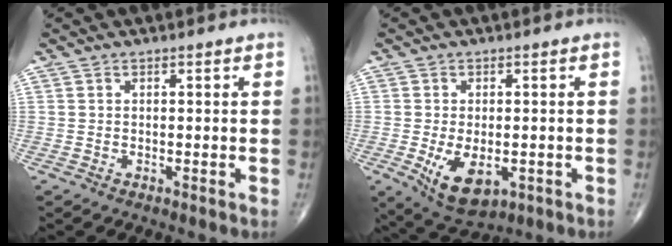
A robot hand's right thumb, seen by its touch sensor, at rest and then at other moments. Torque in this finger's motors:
{"motor_torque": [-0.07, 0.35, 0.47, 0.46, 0.10]}